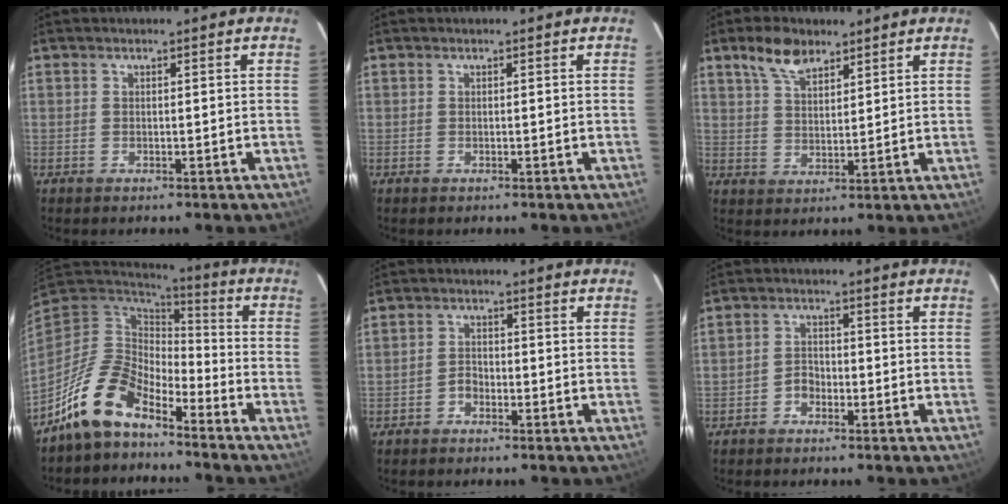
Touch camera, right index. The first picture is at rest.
{"total": 0.0}
{"total": 6.8, "force": [4.7, 3.2, 3.6], "torque": [-0.064, 0.011, 0.089]}
{"total": 12.0, "force": [-9.1, 4.8, 6.1], "torque": [-0.122, 0.009, -0.178]}
{"total": 2.1, "force": [-1.5, 1.3, 0.7], "torque": [-0.014, 0.007, -0.027]}
{"total": 2.6, "force": [-1.7, 1.7, 0.9], "torque": [-0.017, 0.008, -0.030]}